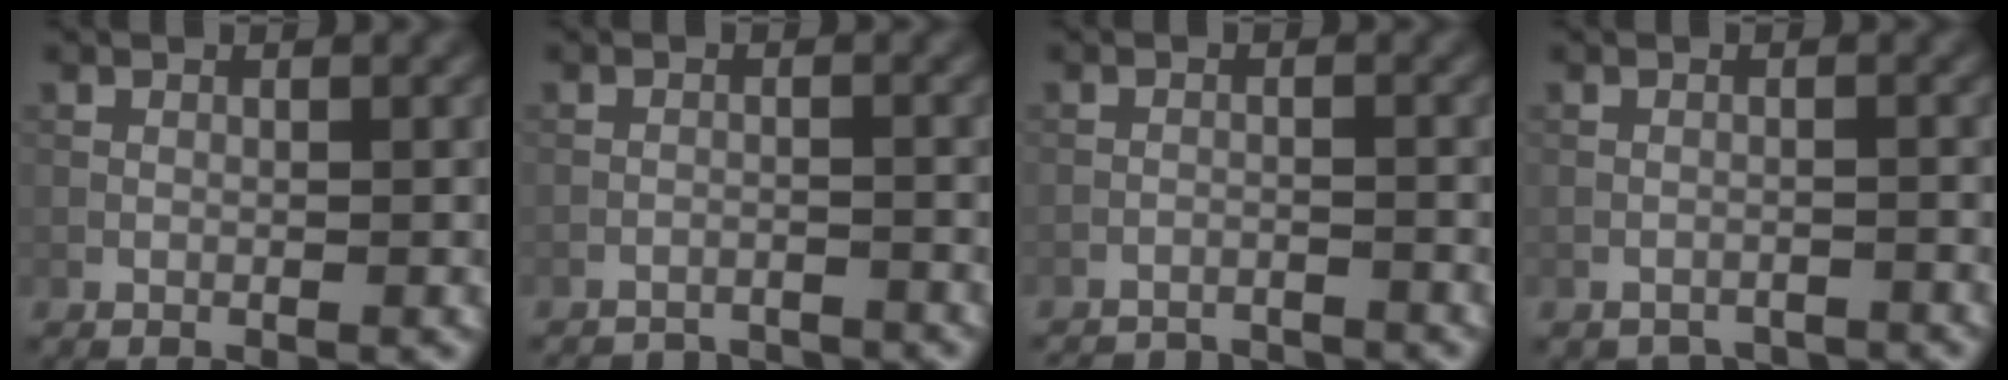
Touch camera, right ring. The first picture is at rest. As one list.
[{"total": 7.2, "force": [-7.1, 1.1, 0.8], "torque": [-0.005, -0.002, -0.098]}, {"total": 7.7, "force": [-7.5, 1.2, 0.9], "torque": [-0.008, -0.005, -0.107]}, {"total": 3.2, "force": [-3.1, 0.7, 0.2], "torque": [-0.010, -0.003, -0.044]}]